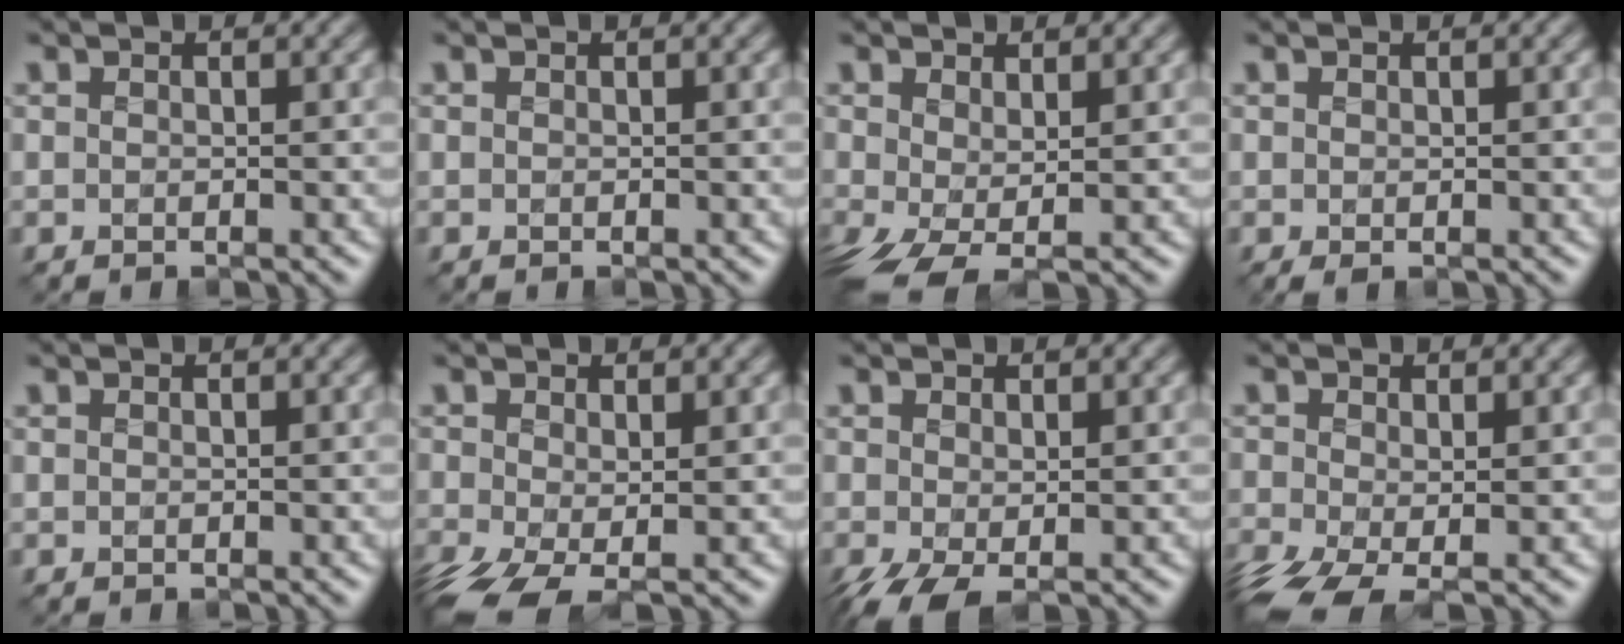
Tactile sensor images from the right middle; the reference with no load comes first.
{"total": 0.0}
{"total": 3.4, "force": [-1.1, 1.0, 3.0], "torque": [-0.075, -0.015, -0.019]}
{"total": 0.0}
{"total": 0.0}
{"total": 4.5, "force": [-2.4, 1.6, 3.4], "torque": [-0.093, -0.023, -0.042]}
{"total": 2.7, "force": [-1.3, 0.7, 2.2], "torque": [-0.059, -0.011, -0.022]}
{"total": 4.9, "force": [-2.8, 1.8, 3.6], "torque": [-0.097, -0.023, -0.049]}